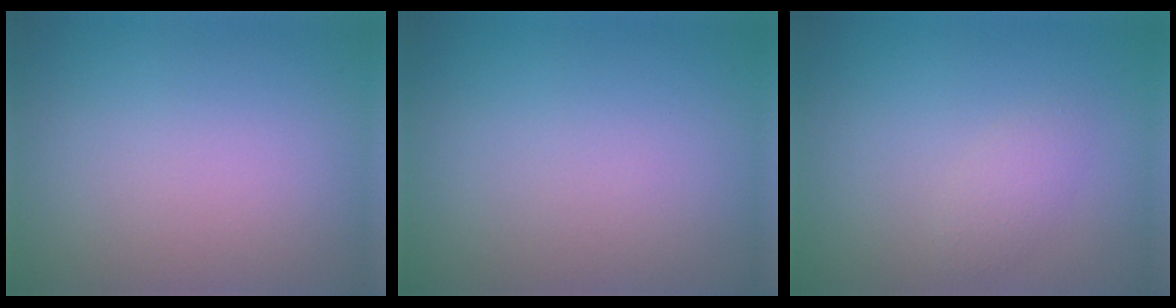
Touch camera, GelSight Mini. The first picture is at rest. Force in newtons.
{"total": 0.0}
{"total": 1.5, "press": 1.5, "slide": 0.1}